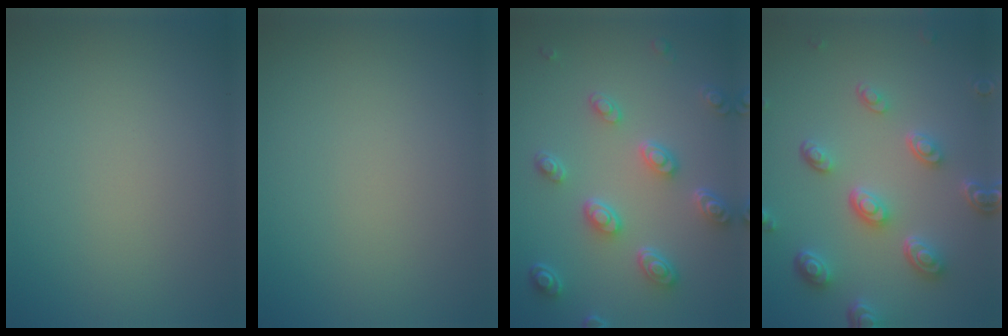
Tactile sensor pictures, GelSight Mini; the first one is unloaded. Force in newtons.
{"total": 0.0}
{"total": 4.7, "press": 3.7, "slide": 2.9}
{"total": 5.2, "press": 3.9, "slide": 3.5}